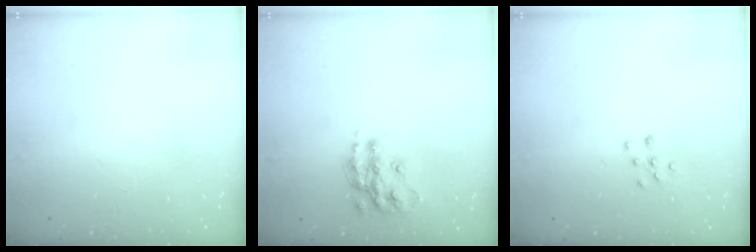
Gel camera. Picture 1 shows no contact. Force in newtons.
{"total": 13.4, "press": 13.4, "slide": 0.9}
{"total": 6.8, "press": 6.8, "slide": 0.4}